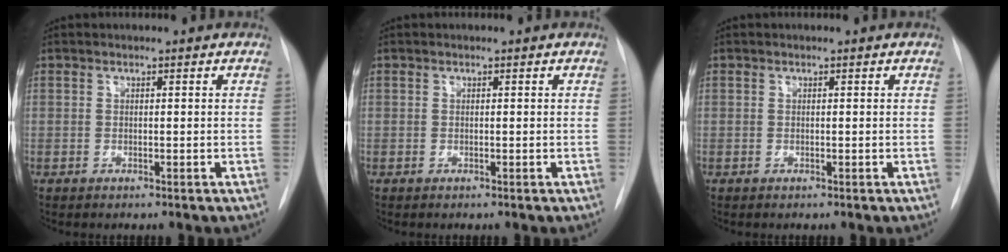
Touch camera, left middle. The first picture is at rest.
{"total": 0.0}
{"total": 0.0}